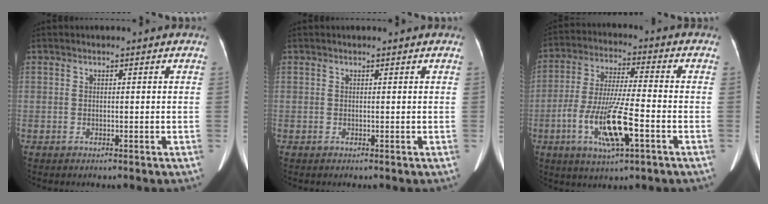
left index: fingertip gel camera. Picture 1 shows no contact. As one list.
[{"total": 0.9, "force": [0.8, 0.0, 0.3], "torque": [-0.008, 0.010, 0.012]}, {"total": 12.2, "force": [-4.3, 1.6, 11.2], "torque": [-0.224, -0.012, -0.077]}]